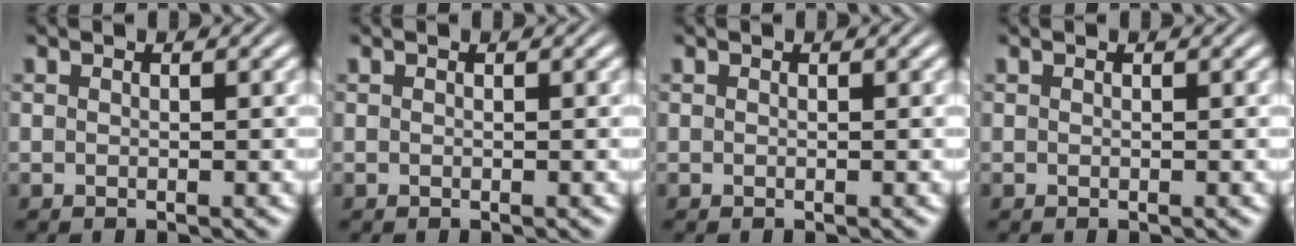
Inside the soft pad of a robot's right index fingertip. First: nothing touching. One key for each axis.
{"total": 0.0}
{"total": 0.0}
{"total": 0.0}